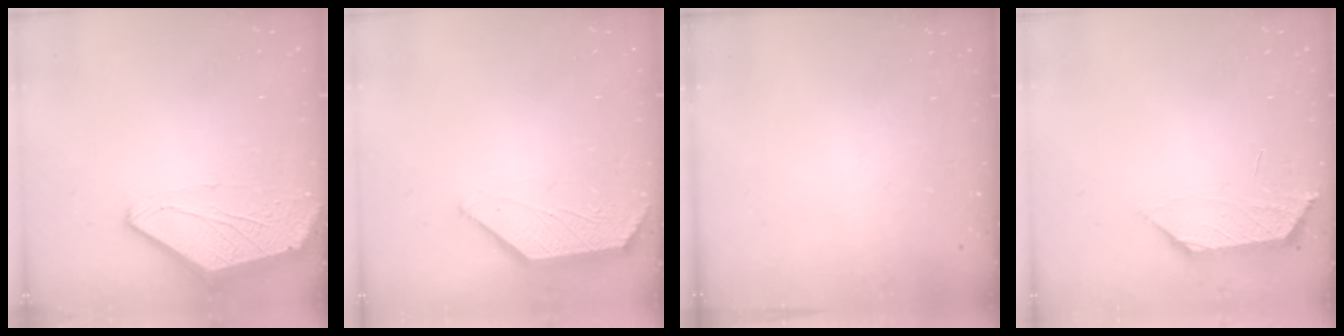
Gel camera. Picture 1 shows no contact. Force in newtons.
{"total": 1.4, "press": 1.4, "slide": 0.3}
{"total": 0.0}
{"total": 1.3, "press": 1.3, "slide": 0.4}